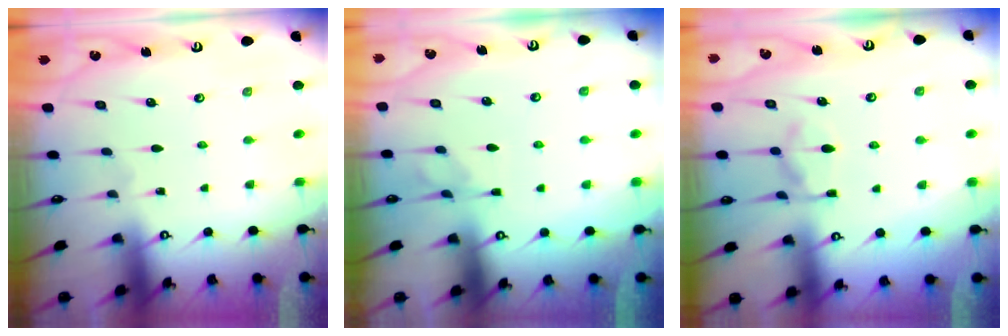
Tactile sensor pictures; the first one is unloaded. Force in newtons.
{"total": 1.4, "press": 0.9, "slide": 1.0}
{"total": 4.2, "press": 3.8, "slide": 1.8}